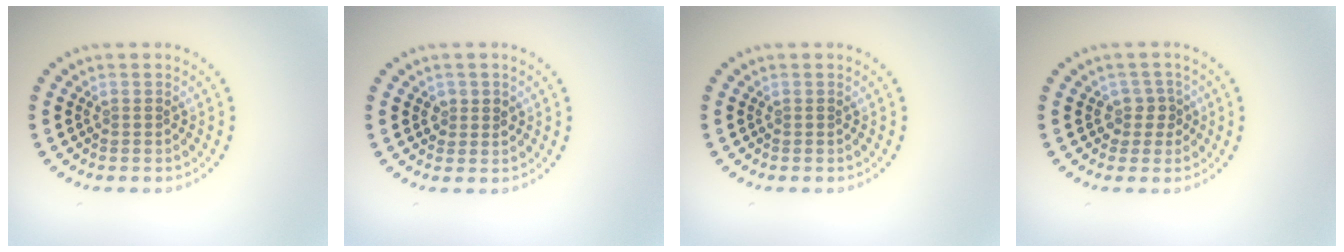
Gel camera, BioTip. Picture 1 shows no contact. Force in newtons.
{"total": 1.3, "press": 1.3, "slide": 0.3}
{"total": 0.0}
{"total": 1.8, "press": 1.4, "slide": 1.1}